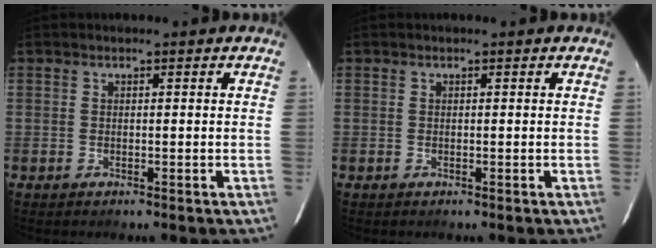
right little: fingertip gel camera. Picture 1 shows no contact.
{"total": 0.0}